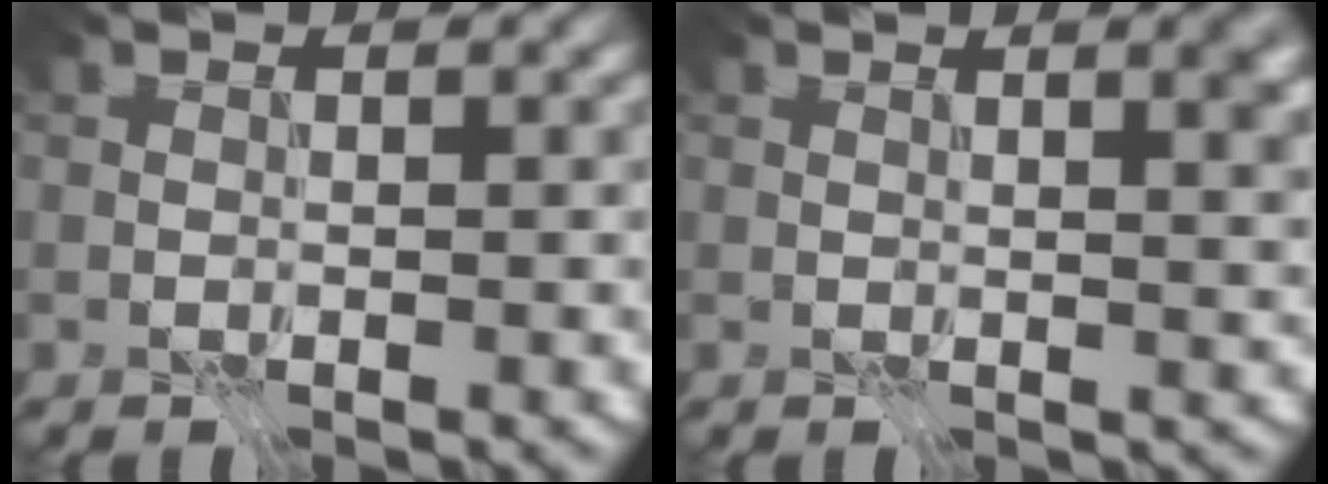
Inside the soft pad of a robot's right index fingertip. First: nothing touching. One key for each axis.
{"total": 2.6, "fx": 1.3, "fy": 0.5, "fz": 2.2, "tx": -0.030, "ty": 0.002, "tz": 0.023}